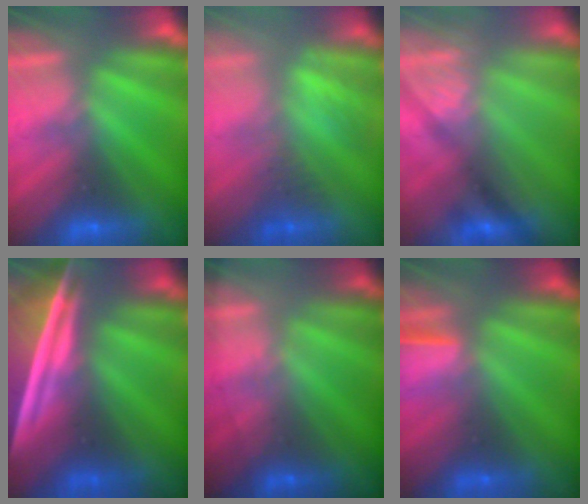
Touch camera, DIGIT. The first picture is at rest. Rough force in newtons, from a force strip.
{"total": 2.9}
{"total": 2.7}
{"total": 7.1}
{"total": 1.8}
{"total": 1.6}